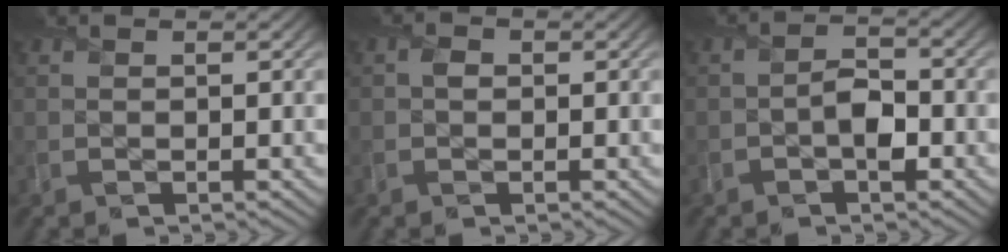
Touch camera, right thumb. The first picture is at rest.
{"total": 1.0, "force": [0.0, 0.9, 0.3], "torque": [-0.002, -0.003, -0.003]}
{"total": 3.1, "force": [-1.3, 1.6, 2.4], "torque": [-0.035, 0.005, -0.026]}